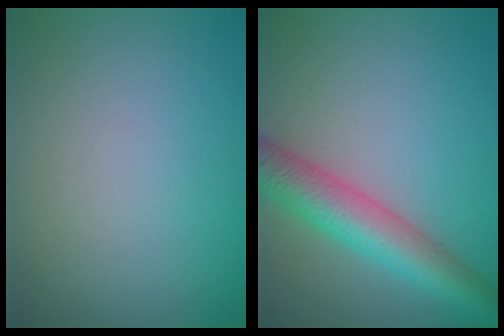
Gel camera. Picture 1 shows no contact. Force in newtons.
{"total": 5.8, "press": 5.8, "slide": 0.2}